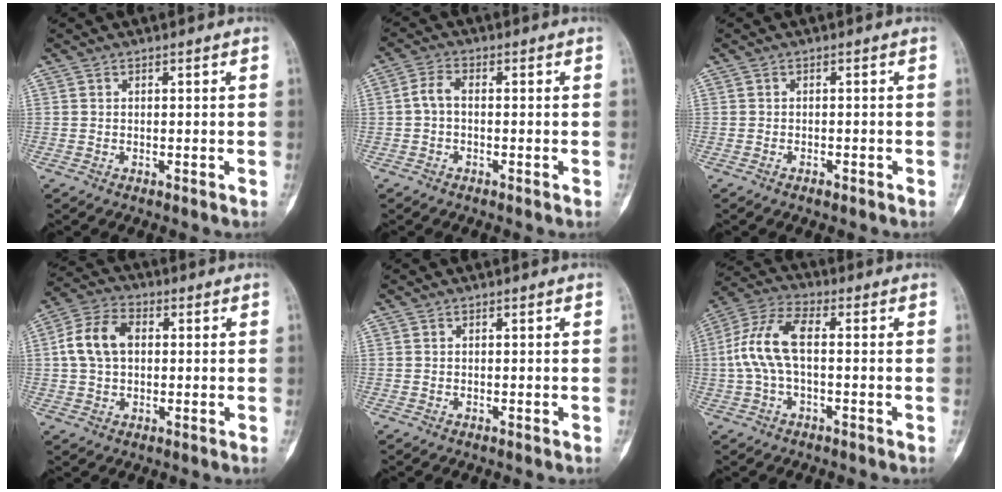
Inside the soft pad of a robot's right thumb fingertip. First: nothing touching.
{"total": 3.3, "force": [-0.5, 1.9, 2.6], "torque": [-0.051, 0.012, -0.016]}
{"total": 1.1, "force": [-0.8, 0.5, 0.4], "torque": [-0.007, 0.005, -0.013]}
{"total": 9.3, "force": [1.0, 6.4, 6.7], "torque": [-0.124, 0.023, 0.013]}
{"total": 0.0}
{"total": 10.3, "force": [-0.1, 4.8, 9.1], "torque": [-0.205, 0.034, -0.005]}